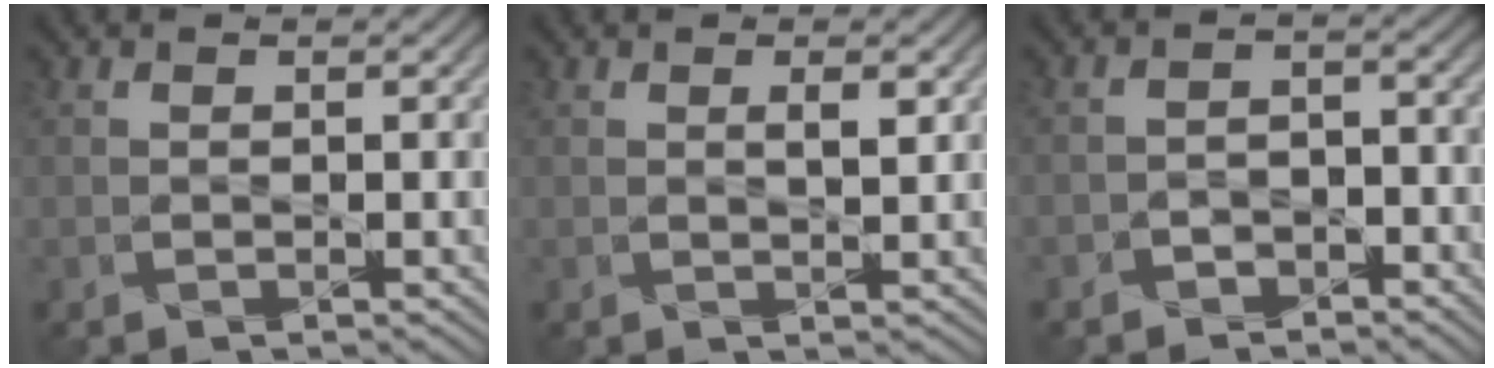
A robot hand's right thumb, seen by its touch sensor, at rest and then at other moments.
{"total": 1.4, "force": [0.7, 0.3, 1.2], "torque": [-0.023, -0.003, 0.015]}
{"total": 2.9, "force": [-2.3, 1.8, 0.7], "torque": [-0.006, 0.002, -0.044]}